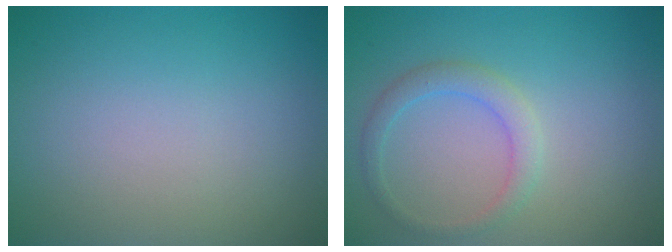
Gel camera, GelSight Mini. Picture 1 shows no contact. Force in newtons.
{"total": 2.2, "press": 2.2, "slide": 0.2}